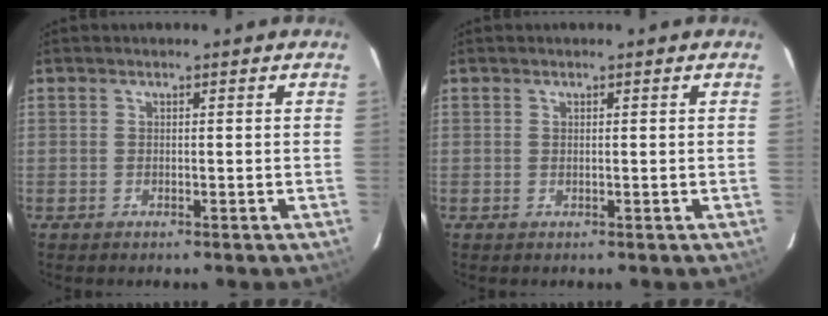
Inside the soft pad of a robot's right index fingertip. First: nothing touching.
{"total": 0.0}